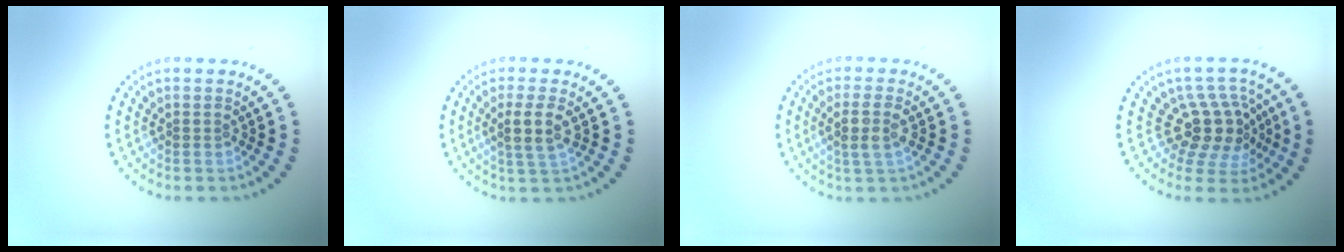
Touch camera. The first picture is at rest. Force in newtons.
{"total": 2.7, "press": 2.3, "slide": 1.5}
{"total": 2.2, "press": 2.1, "slide": 0.8}
{"total": 4.3, "press": 3.5, "slide": 2.5}